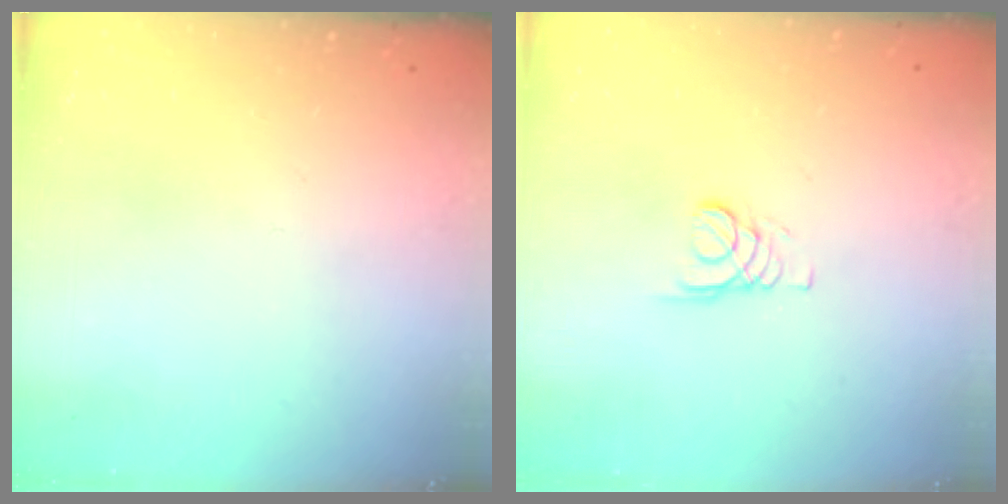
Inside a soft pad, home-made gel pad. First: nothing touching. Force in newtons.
{"total": 1.6, "press": 1.6, "slide": 0.2}